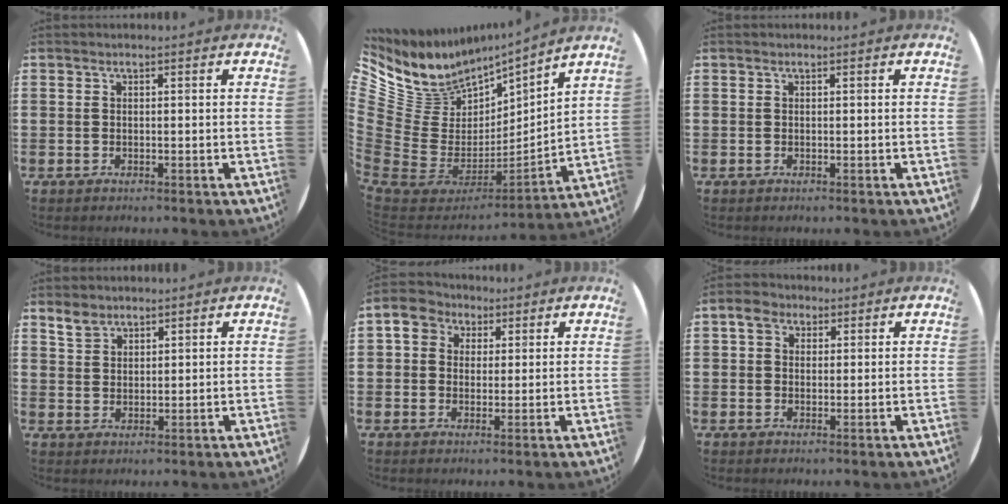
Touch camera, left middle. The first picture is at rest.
{"total": 6.8, "force": [3.7, 5.6, 0.7], "torque": [-0.069, -0.052, 0.072]}
{"total": 0.0}
{"total": 2.5, "force": [2.2, 1.2, 0.4], "torque": [-0.012, 0.001, 0.043]}
{"total": 4.1, "force": [2.2, 3.4, 0.6], "torque": [-0.021, 0.014, 0.038]}
{"total": 2.7, "force": [1.6, 2.0, 0.9], "torque": [-0.017, 0.008, 0.028]}